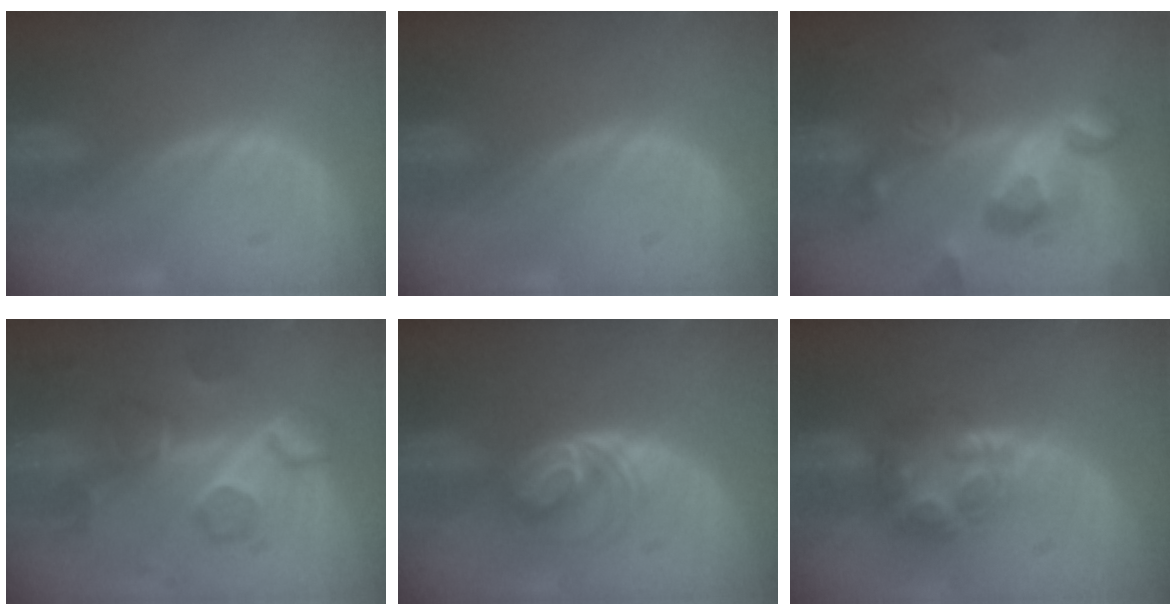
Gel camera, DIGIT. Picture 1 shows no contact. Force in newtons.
{"total": 0.0}
{"total": 10.5, "press": 9.4, "slide": 4.7}
{"total": 8.6, "press": 8.0, "slide": 3.0}
{"total": 6.0, "press": 5.2, "slide": 3.1}
{"total": 7.6, "press": 6.5, "slide": 3.9}